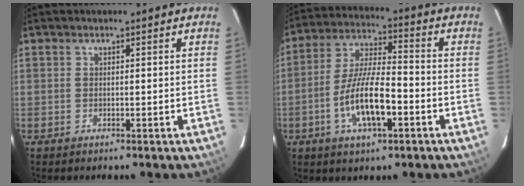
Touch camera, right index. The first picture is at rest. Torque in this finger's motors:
{"motor_torque": [0.95, -0.72, 0.58, 0.16]}